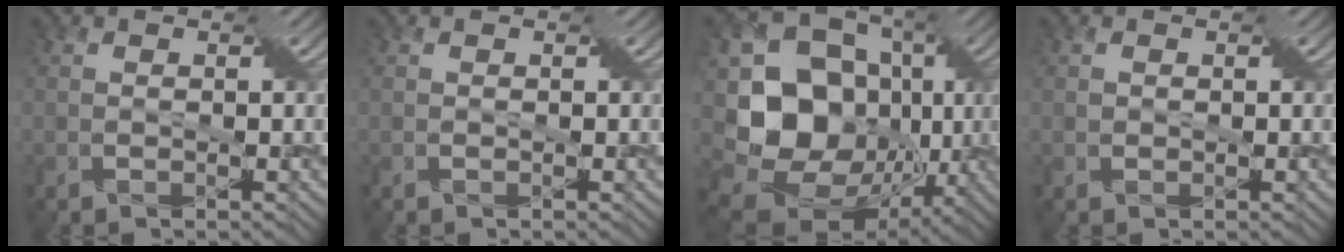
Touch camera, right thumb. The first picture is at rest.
{"total": 0.0}
{"total": 19.1, "force": [-2.7, 14.9, 11.6], "torque": [-0.260, -0.026, -0.030]}
{"total": 0.6, "force": [0.2, 0.5, 0.1], "torque": [0.003, 0.003, 0.004]}